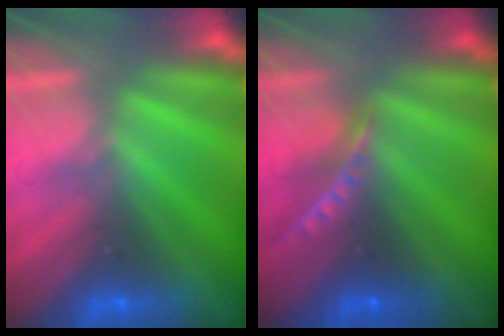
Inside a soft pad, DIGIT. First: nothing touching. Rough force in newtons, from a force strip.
{"total": 3.9}